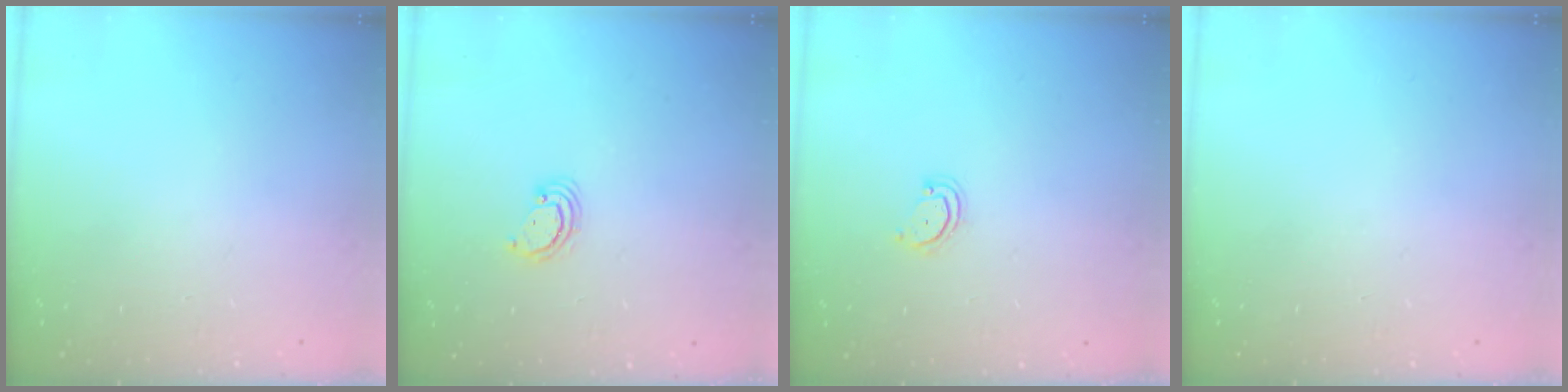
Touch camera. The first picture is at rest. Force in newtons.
{"total": 3.2, "press": 3.1, "slide": 0.3}
{"total": 3.1, "press": 3.1, "slide": 0.2}
{"total": 0.0}